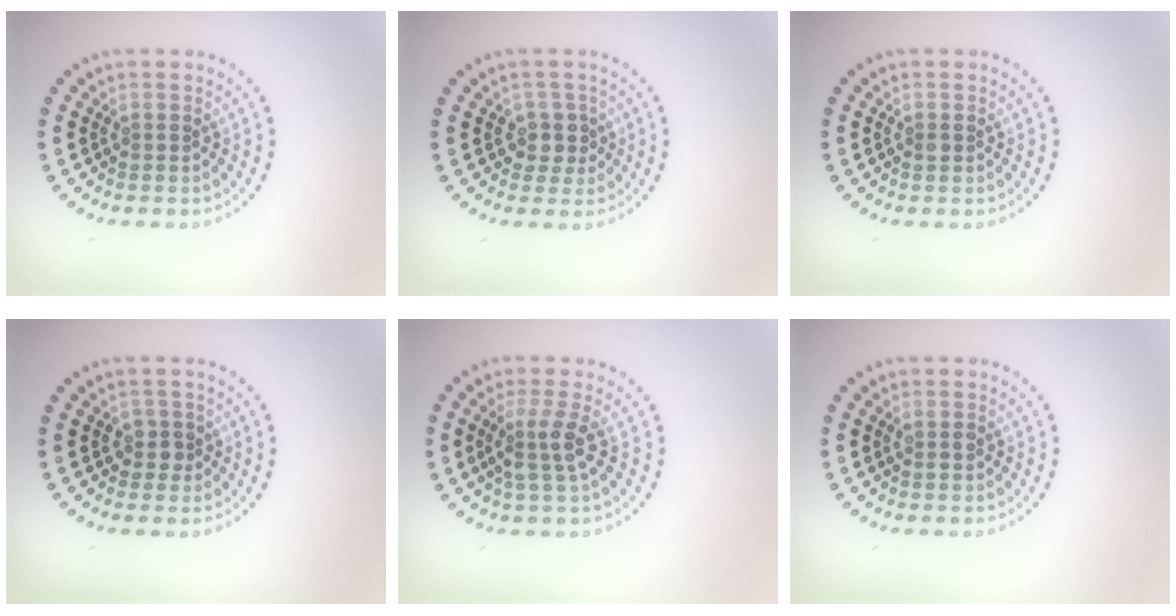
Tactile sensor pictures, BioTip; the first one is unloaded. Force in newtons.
{"total": 2.0, "press": 1.7, "slide": 1.2}
{"total": 0.6, "press": 0.6, "slide": 0.1}
{"total": 1.6, "press": 1.3, "slide": 0.9}
{"total": 2.7, "press": 2.2, "slide": 1.6}
{"total": 0.8, "press": 0.8, "slide": 0.3}